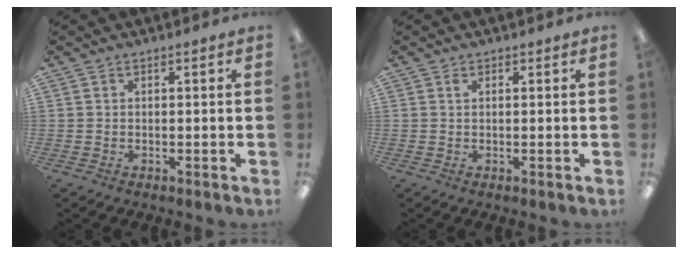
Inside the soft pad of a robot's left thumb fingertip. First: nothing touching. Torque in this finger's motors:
{"motor_torque": [0.10, -0.02, 0.23, 0.00, 0.01]}